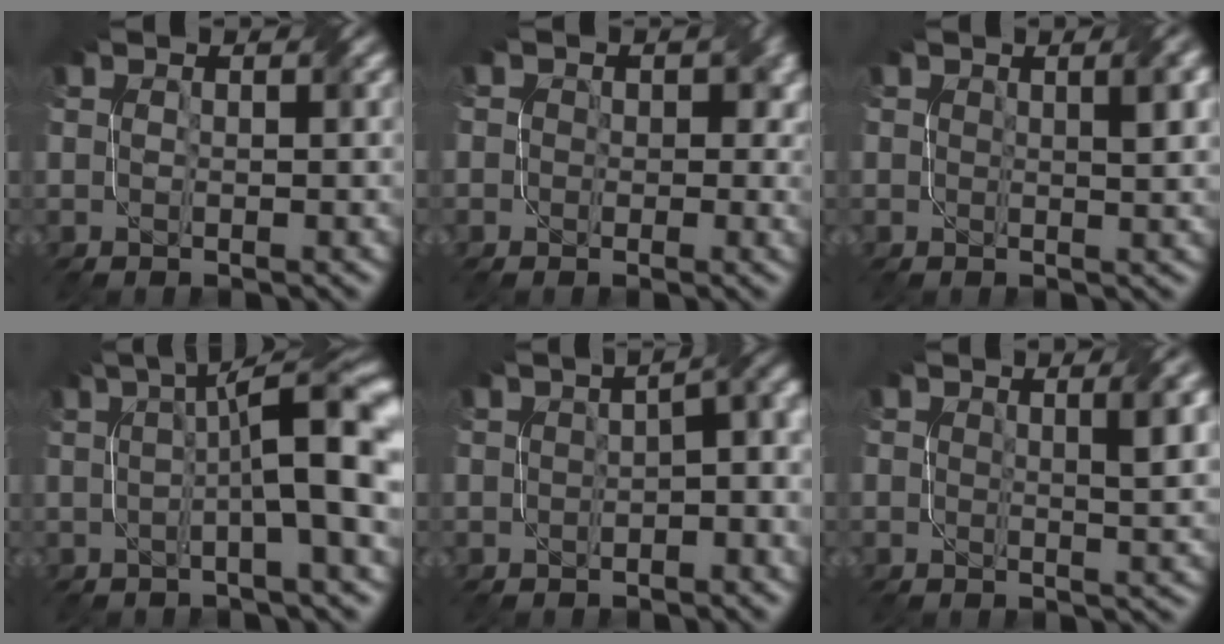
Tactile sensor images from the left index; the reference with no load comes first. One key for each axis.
{"total": 3.5, "fx": 0.2, "fy": 3.0, "fz": 1.7, "tx": -0.007, "ty": 0.011, "tz": 0.001}
{"total": 1.9, "fx": 0.6, "fy": 0.5, "fz": 1.8, "tx": -0.014, "ty": 0.007, "tz": 0.009}
{"total": 9.3, "fx": 0.9, "fy": 1.8, "fz": 9.1, "tx": -0.113, "ty": 0.024, "tz": 0.008}
{"total": 6.7, "fx": -0.6, "fy": 3.0, "fz": 6.0, "tx": -0.025, "ty": 0.020, "tz": -0.014}
{"total": 3.0, "fx": 0.9, "fy": 0.8, "fz": 2.8, "tx": -0.024, "ty": 0.008, "tz": 0.014}